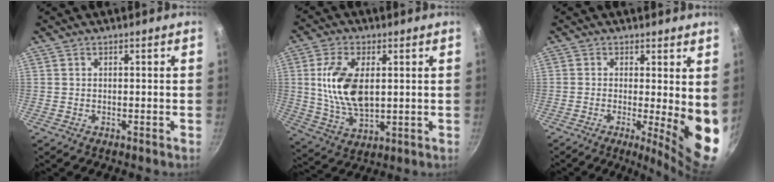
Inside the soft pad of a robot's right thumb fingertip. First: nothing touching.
{"total": 12.9, "force": [2.0, 7.0, 10.7], "torque": [-0.196, -0.009, 0.042]}
{"total": 10.1, "force": [-0.5, 2.4, 9.8], "torque": [-0.120, -0.023, -0.004]}